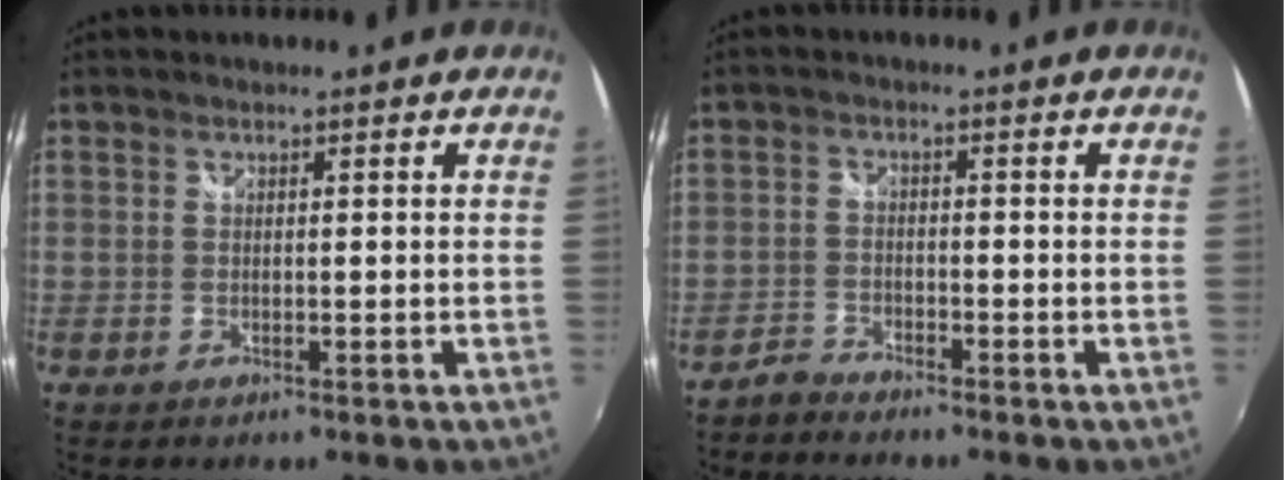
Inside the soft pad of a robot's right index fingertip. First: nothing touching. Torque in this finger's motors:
{"motor_torque": [0.06, 0.00, 0.03, 0.00]}